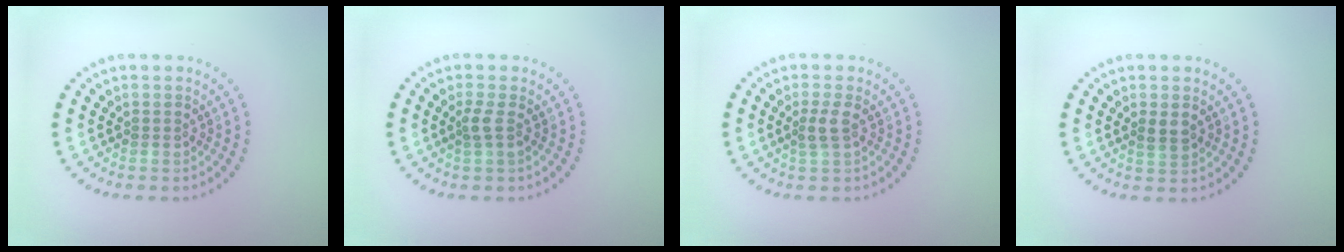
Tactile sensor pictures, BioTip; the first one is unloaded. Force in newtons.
{"total": 1.2, "press": 1.0, "slide": 0.8}
{"total": 1.7, "press": 1.5, "slide": 0.8}
{"total": 1.3, "press": 1.2, "slide": 0.5}